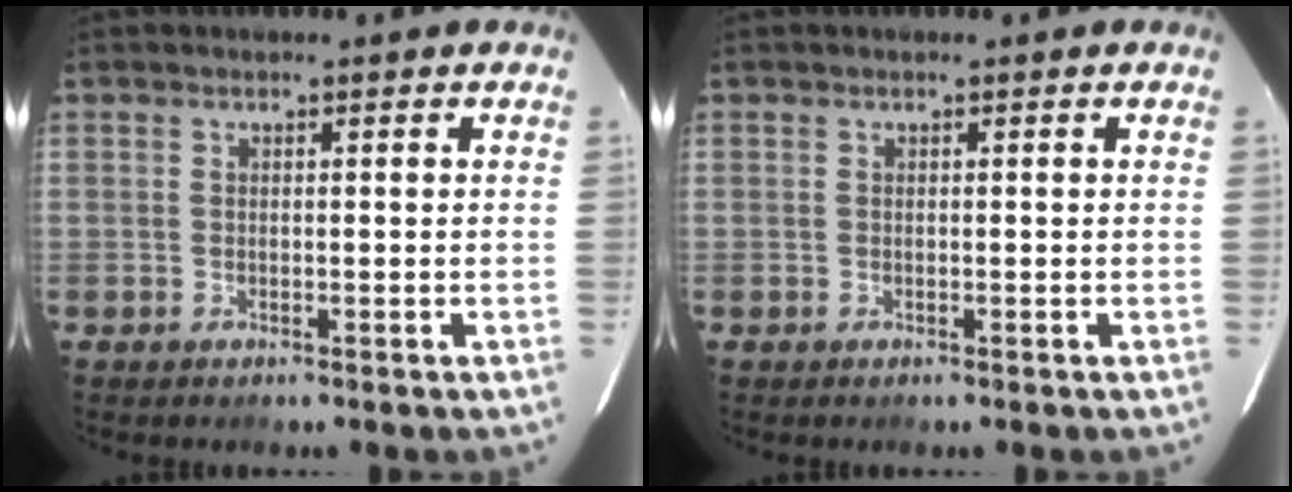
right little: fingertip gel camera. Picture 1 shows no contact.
{"total": 0.0}